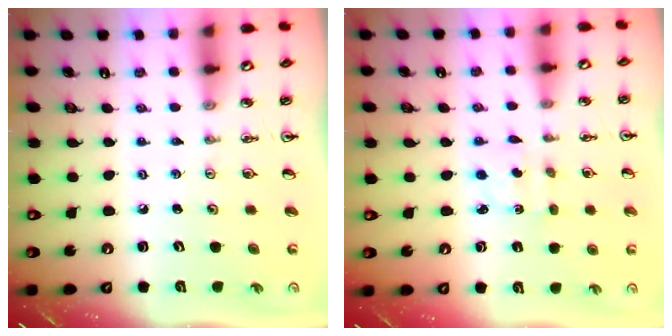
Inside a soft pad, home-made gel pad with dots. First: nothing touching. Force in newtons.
{"total": 2.1, "press": 2.0, "slide": 0.6}